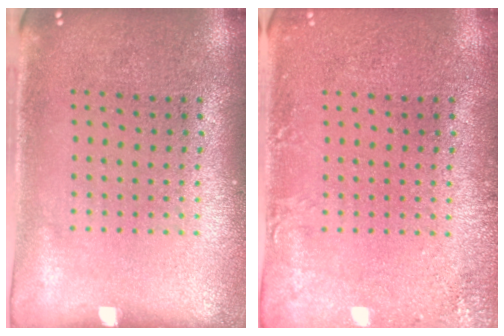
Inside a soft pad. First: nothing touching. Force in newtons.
{"total": 1.6, "press": 1.6, "slide": 0.1}